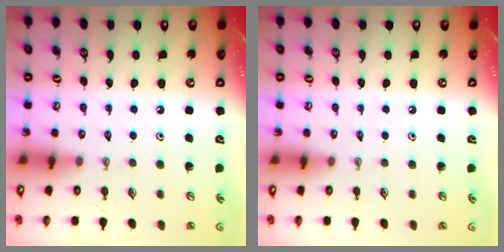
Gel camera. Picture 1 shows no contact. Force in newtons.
{"total": 0.0}